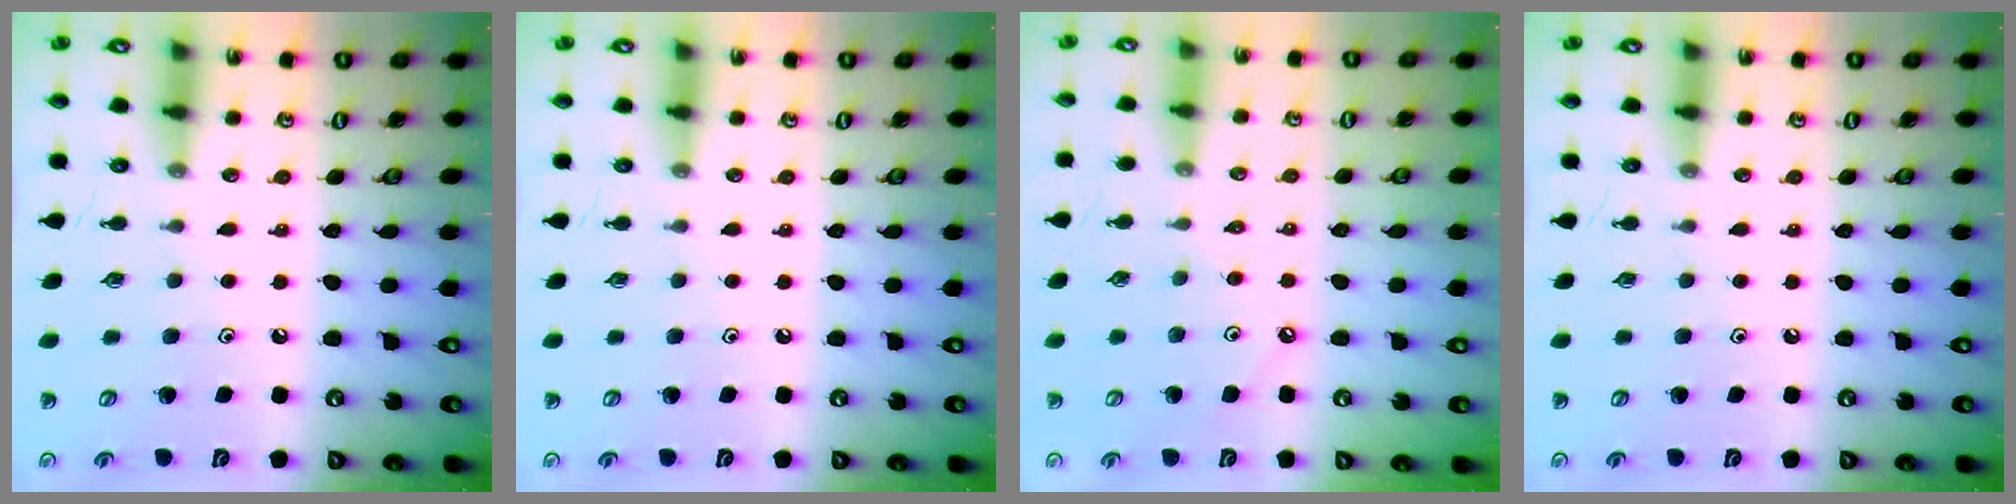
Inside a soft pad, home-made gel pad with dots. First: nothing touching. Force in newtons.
{"total": 0.0}
{"total": 2.8, "press": 2.7, "slide": 0.5}
{"total": 0.0}